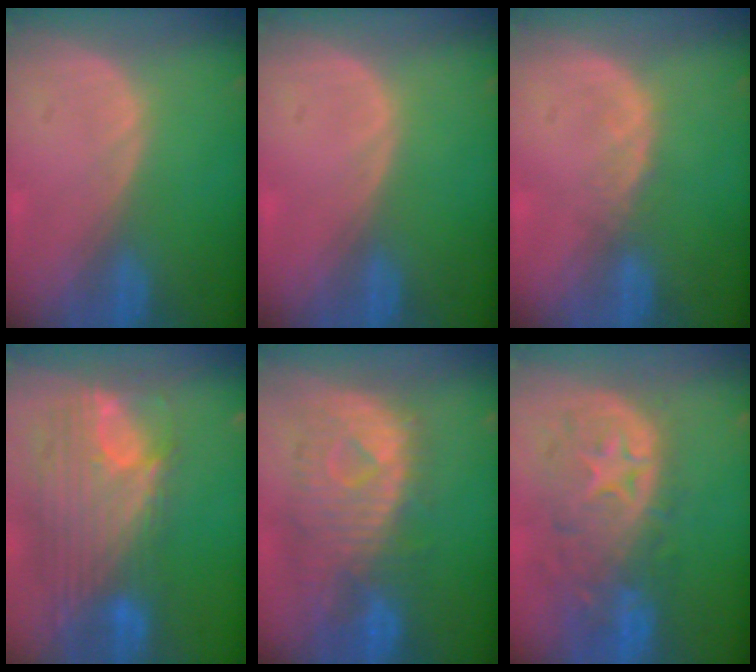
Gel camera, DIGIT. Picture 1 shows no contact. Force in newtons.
{"total": 0.0}
{"total": 1.4, "press": 1.4, "slide": 0.2}
{"total": 12.2, "press": 10.3, "slide": 6.5}
{"total": 10.6, "press": 9.5, "slide": 4.7}
{"total": 11.4, "press": 9.8, "slide": 5.7}